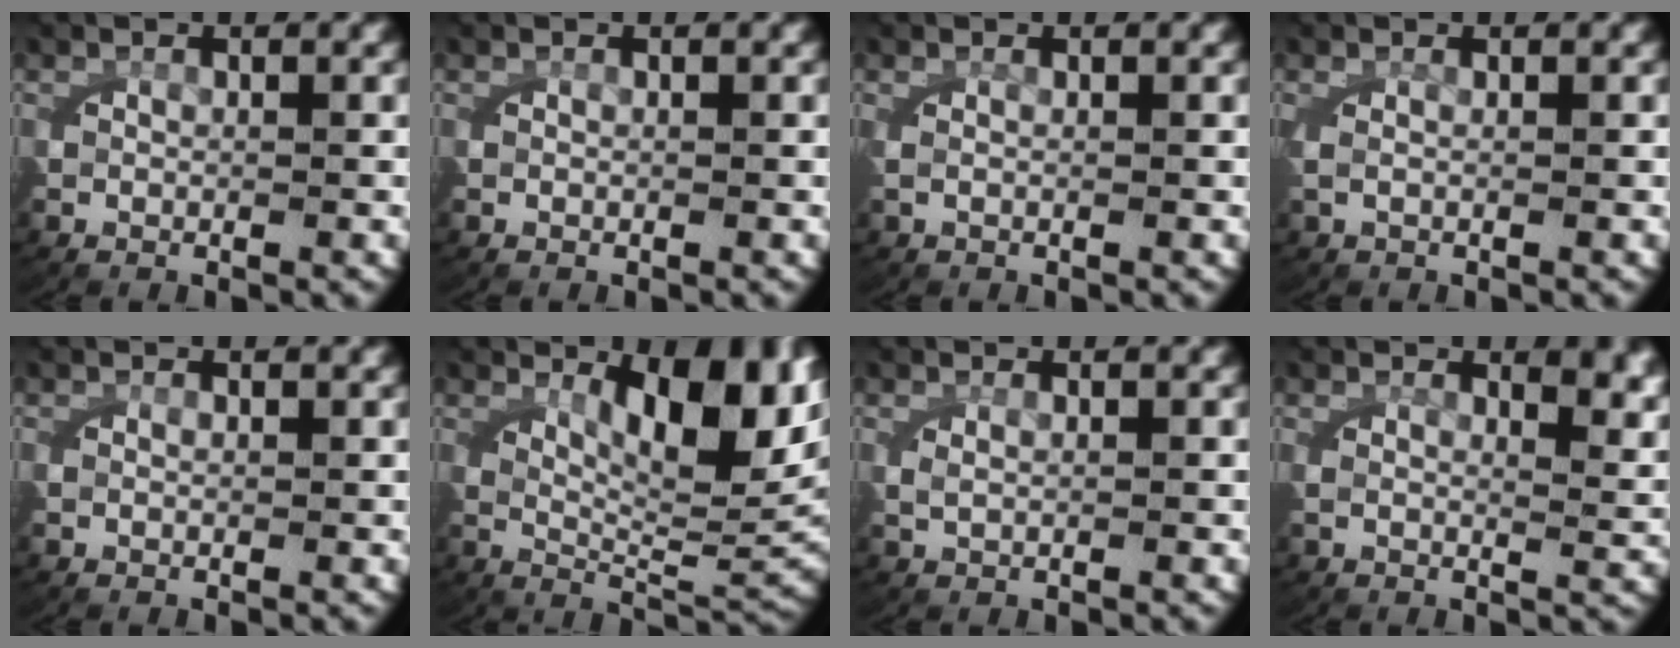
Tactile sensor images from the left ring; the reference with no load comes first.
{"total": 0.0}
{"total": 0.8, "force": [0.4, -0.2, 0.7], "torque": [-0.020, 0.001, 0.008]}
{"total": 1.0, "force": [0.4, 0.1, 0.9], "torque": [-0.031, -0.001, 0.010]}
{"total": 0.0}
{"total": 9.6, "force": [3.7, 3.2, 8.3], "torque": [-0.106, -0.002, 0.060]}
{"total": 0.9, "force": [0.6, 0.0, 0.7], "torque": [-0.015, 0.000, 0.015]}
{"total": 3.9, "force": [2.4, 0.6, 3.0], "torque": [-0.041, -0.008, 0.037]}